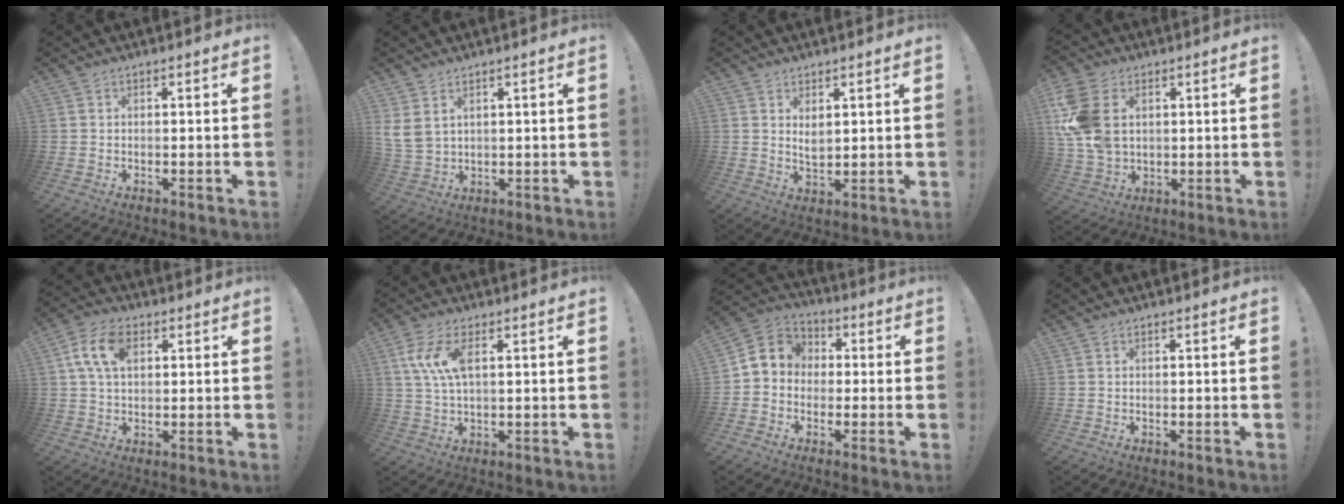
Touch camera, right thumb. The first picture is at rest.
{"total": 6.0, "force": [3.3, 3.7, 3.4], "torque": [-0.074, -0.010, 0.068]}
{"total": 4.0, "force": [2.3, 1.9, 2.6], "torque": [-0.039, -0.015, 0.041]}
{"total": 14.7, "force": [3.6, 10.3, 9.9], "torque": [-0.201, -0.005, 0.072]}
{"total": 10.2, "force": [3.3, 6.3, 7.2], "torque": [-0.133, 0.010, 0.064]}
{"total": 9.2, "force": [2.5, 4.2, 7.8], "torque": [-0.165, 0.000, 0.044]}
{"total": 6.9, "force": [-0.3, 6.5, 2.4], "torque": [-0.035, 0.014, 0.004]}
{"total": 0.0}